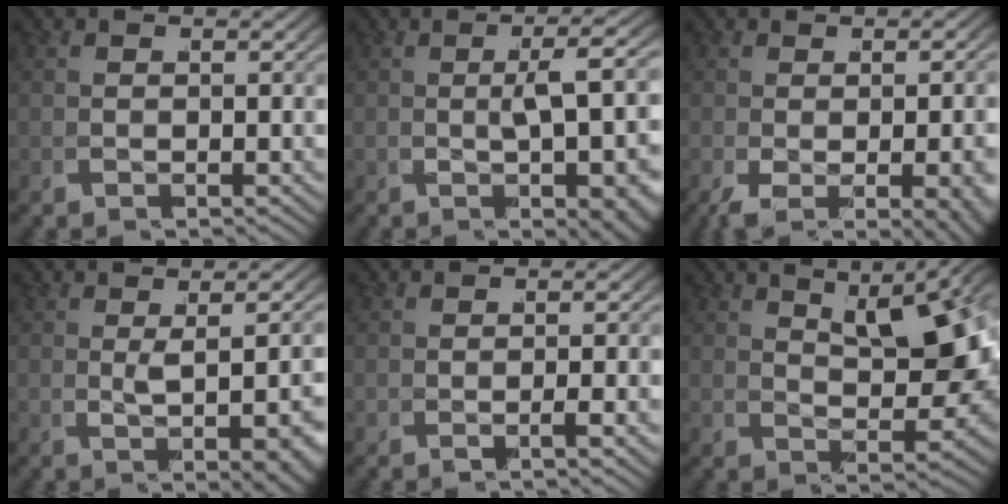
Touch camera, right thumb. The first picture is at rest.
{"total": 5.2, "force": [-0.5, 1.2, 5.0], "torque": [-0.059, 0.012, -0.006]}
{"total": 3.6, "force": [-1.0, 0.5, 3.4], "torque": [-0.041, -0.014, -0.006]}
{"total": 4.7, "force": [0.1, 1.2, 4.6], "torque": [-0.055, 0.007, 0.007]}
{"total": 1.3, "force": [-0.7, -0.3, 1.1], "torque": [-0.011, 0.012, -0.014]}
{"total": 8.7, "force": [2.6, 3.6, 7.5], "torque": [-0.071, 0.003, 0.047]}